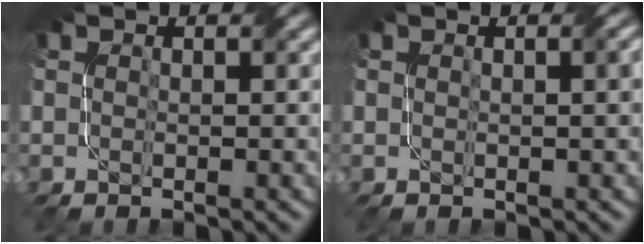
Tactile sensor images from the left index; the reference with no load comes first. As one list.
[{"total": 2.3, "force": [0.5, 0.7, 2.1], "torque": [-0.018, 0.006, 0.005]}]